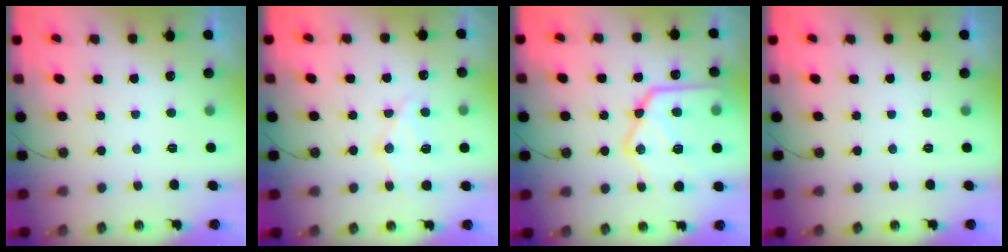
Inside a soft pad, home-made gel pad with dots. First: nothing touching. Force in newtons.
{"total": 10.8, "press": 10.8, "slide": 0.5}
{"total": 24.7, "press": 24.6, "slide": 2.1}
{"total": 0.0}